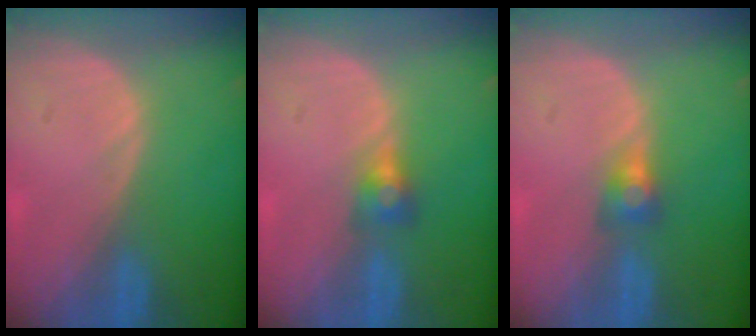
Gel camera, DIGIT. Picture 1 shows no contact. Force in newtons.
{"total": 2.8, "press": 2.5, "slide": 1.3}
{"total": 3.0, "press": 2.5, "slide": 1.6}